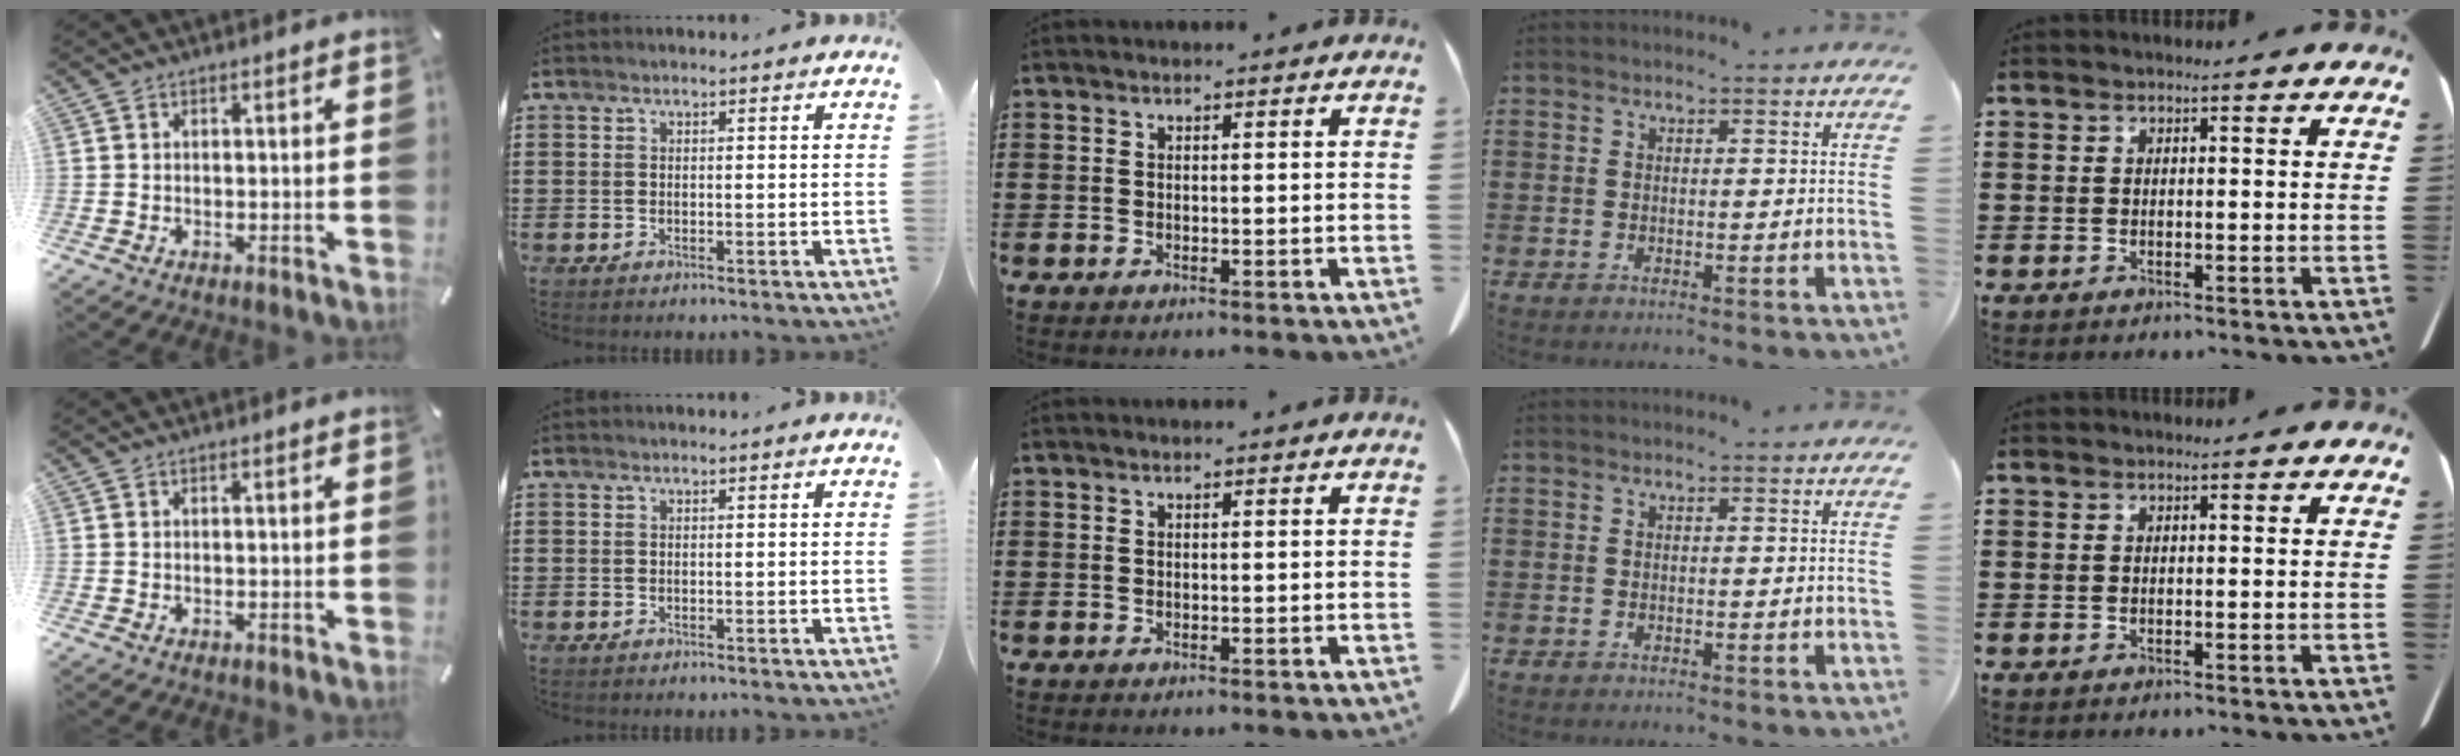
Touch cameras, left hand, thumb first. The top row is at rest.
{}